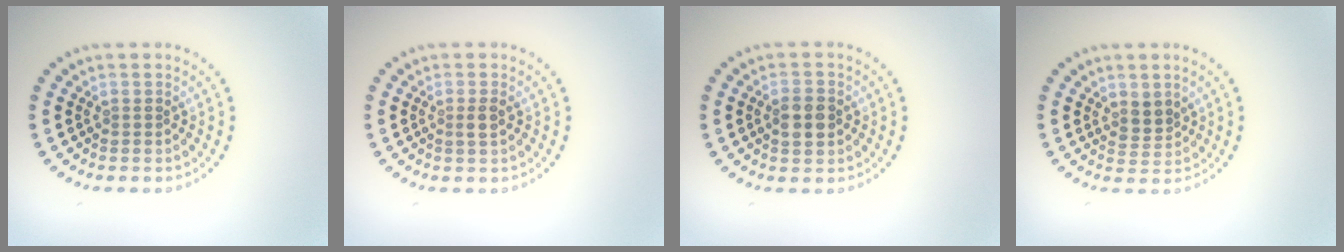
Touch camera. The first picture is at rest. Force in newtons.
{"total": 1.2, "press": 1.1, "slide": 0.5}
{"total": 2.6, "press": 2.6, "slide": 0.4}
{"total": 1.9, "press": 1.5, "slide": 1.2}